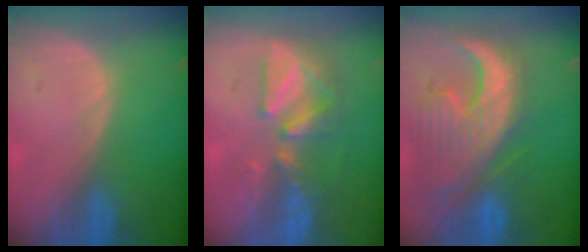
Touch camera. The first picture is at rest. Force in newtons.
{"total": 7.7, "press": 7.3, "slide": 2.5}
{"total": 13.6, "press": 11.5, "slide": 7.2}